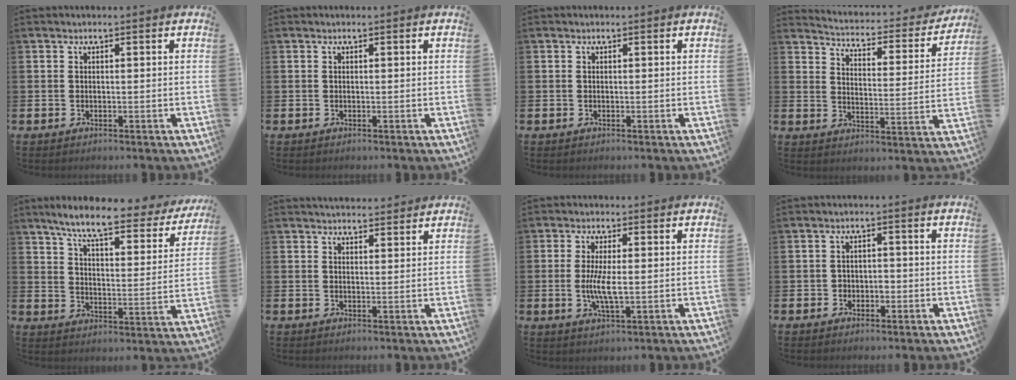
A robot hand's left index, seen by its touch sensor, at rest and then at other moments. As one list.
[{"total": 0.0}, {"total": 0.0}, {"total": 3.6, "force": [3.4, 0.9, 0.8], "torque": [-0.035, -0.036, 0.049]}, {"total": 7.4, "force": [6.2, 1.1, 3.9], "torque": [-0.098, -0.039, 0.100]}, {"total": 2.9, "force": [2.8, 0.6, 0.0], "torque": [0.002, -0.015, 0.050]}, {"total": 4.4, "force": [0.0, 1.2, 4.2], "torque": [-0.069, -0.001, -0.002]}, {"total": 1.7, "force": [-0.6, 1.5, 0.7], "torque": [-0.006, 0.001, -0.017]}]